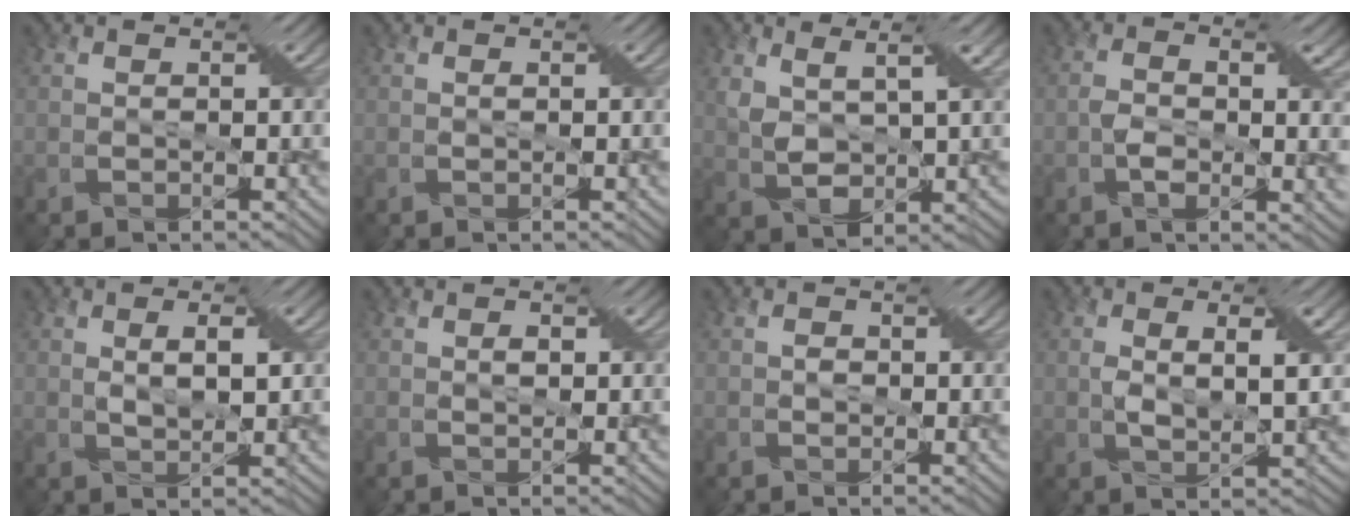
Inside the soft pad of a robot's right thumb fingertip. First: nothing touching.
{"total": 0.0}
{"total": 4.5, "force": [1.9, 2.0, 3.5], "torque": [-0.085, -0.006, 0.039]}
{"total": 4.7, "force": [-0.5, 2.3, 4.1], "torque": [-0.073, -0.008, -0.011]}
{"total": 2.3, "force": [0.7, 0.8, 2.0], "torque": [-0.035, 0.000, 0.014]}
{"total": 1.5, "force": [0.1, 1.0, 1.1], "torque": [-0.013, -0.002, 0.003]}
{"total": 0.8, "force": [-0.1, 0.8, 0.1], "torque": [-0.002, -0.003, -0.001]}
{"total": 3.1, "force": [0.7, 0.9, 2.9], "torque": [-0.057, 0.000, 0.014]}